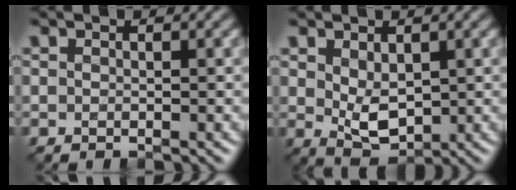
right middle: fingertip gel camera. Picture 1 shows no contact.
{"total": 3.7, "force": [0.5, 2.3, 2.8], "torque": [-0.058, -0.007, 0.020]}